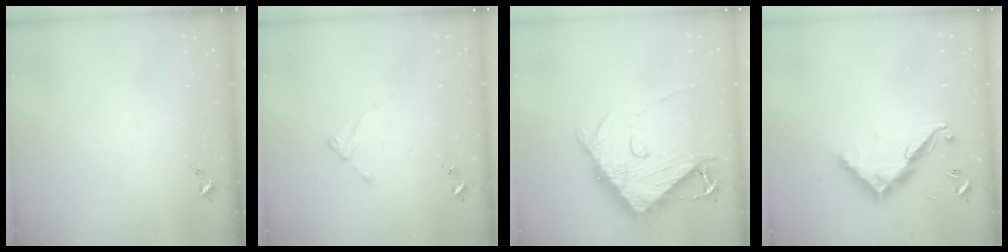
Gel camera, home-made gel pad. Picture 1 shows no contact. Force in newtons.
{"total": 2.4, "press": 2.4, "slide": 0.3}
{"total": 14.2, "press": 14.1, "slide": 1.7}
{"total": 12.8, "press": 12.8, "slide": 0.4}